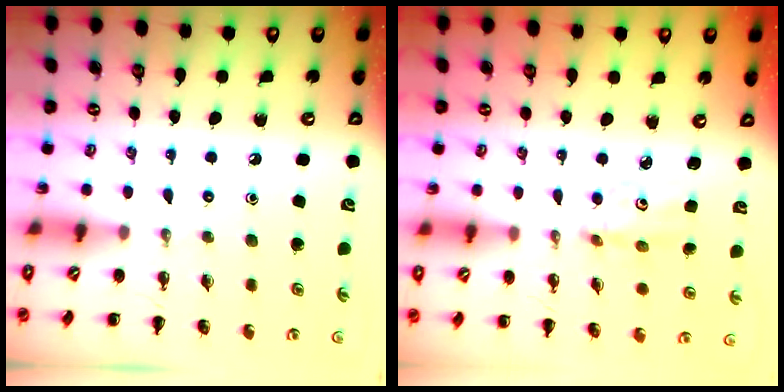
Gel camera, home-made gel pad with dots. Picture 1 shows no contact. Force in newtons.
{"total": 3.2, "press": 3.2, "slide": 0.1}